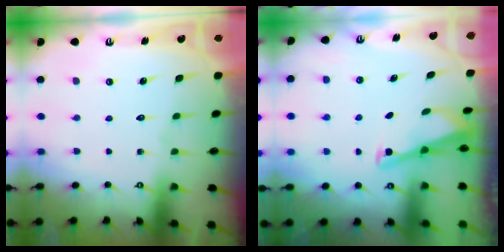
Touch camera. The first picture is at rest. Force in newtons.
{"total": 2.7, "press": 2.7, "slide": 0.3}